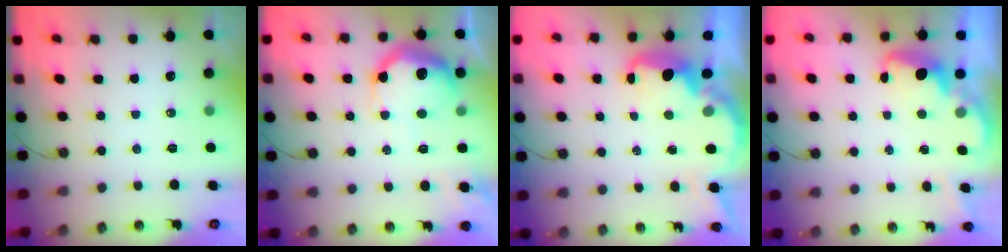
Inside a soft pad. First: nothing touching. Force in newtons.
{"total": 18.7, "press": 18.6, "slide": 1.3}
{"total": 5.9, "press": 5.9, "slide": 0.6}
{"total": 2.6, "press": 2.5, "slide": 0.8}